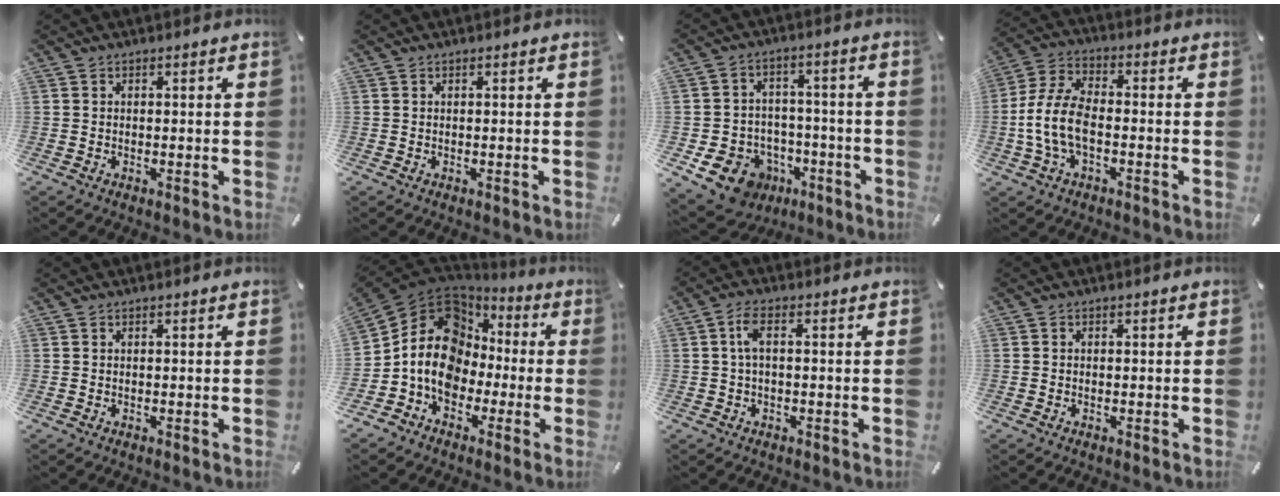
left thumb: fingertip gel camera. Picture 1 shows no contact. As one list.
[{"total": 0.0}, {"total": 12.0, "force": [-5.9, 9.4, 4.7], "torque": [-0.081, 0.042, -0.096]}, {"total": 10.2, "force": [-2.7, 5.5, 8.2], "torque": [-0.184, -0.003, -0.049]}, {"total": 0.0}, {"total": 14.4, "force": [-0.7, 12.6, 6.9], "torque": [-0.162, -0.001, -0.015]}, {"total": 4.1, "force": [0.1, 1.6, 3.7], "torque": [-0.079, 0.008, -0.001]}, {"total": 0.5, "force": [-0.2, 0.4, 0.3], "torque": [-0.006, 0.000, -0.004]}]